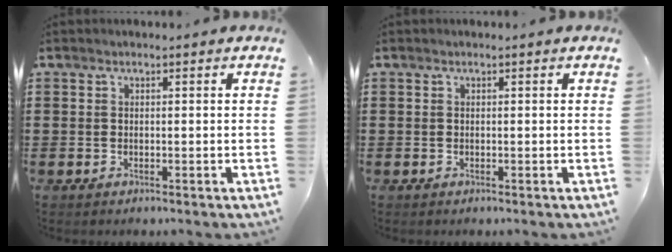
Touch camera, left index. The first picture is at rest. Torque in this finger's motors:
{"motor_torque": [-0.02, 0.13, 0.00, -0.01]}